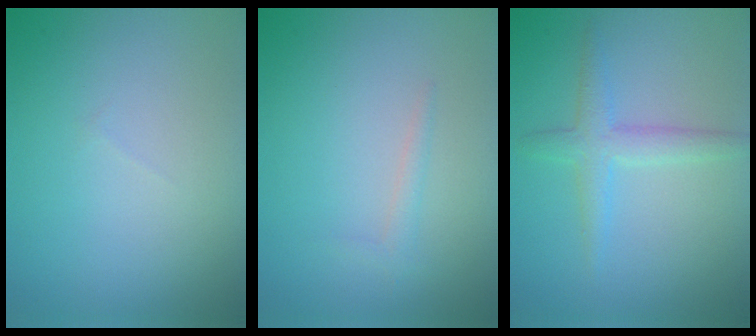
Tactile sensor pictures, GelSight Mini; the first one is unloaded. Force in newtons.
{"total": 1.0, "press": 1.0, "slide": 0.1}
{"total": 2.8, "press": 2.8, "slide": 0.1}